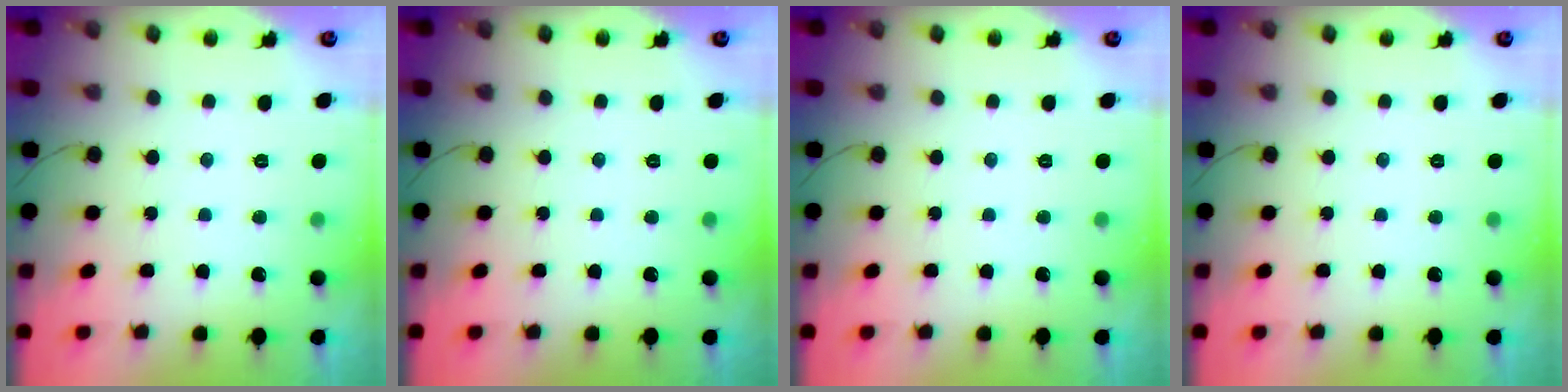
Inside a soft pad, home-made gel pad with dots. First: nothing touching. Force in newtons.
{"total": 0.0}
{"total": 0.0}
{"total": 0.0}